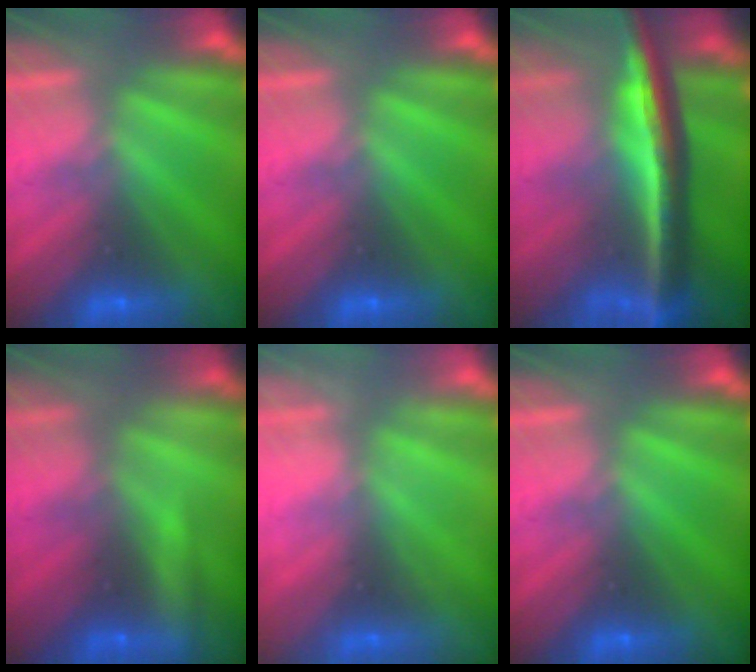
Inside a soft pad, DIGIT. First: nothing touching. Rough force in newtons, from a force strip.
{"total": 0.0}
{"total": 7.4}
{"total": 2.1}
{"total": 2.0}
{"total": 0.0}